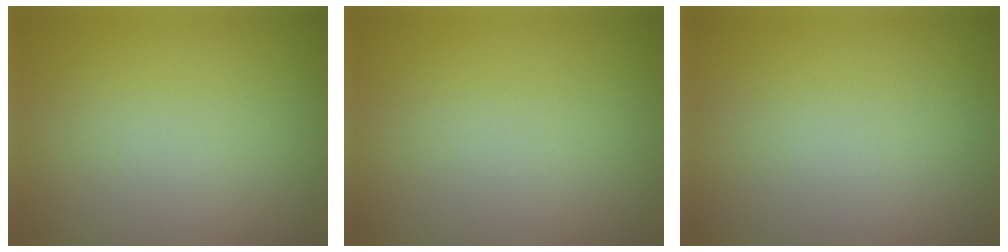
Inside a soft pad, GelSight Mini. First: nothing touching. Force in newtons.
{"total": 0.0}
{"total": 0.0}